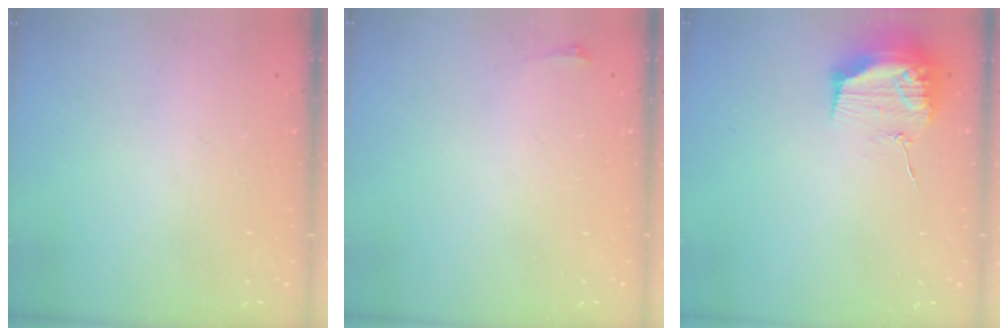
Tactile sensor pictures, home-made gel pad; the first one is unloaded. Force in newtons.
{"total": 2.8, "press": 2.1, "slide": 1.9}
{"total": 13.9, "press": 13.9, "slide": 0.1}